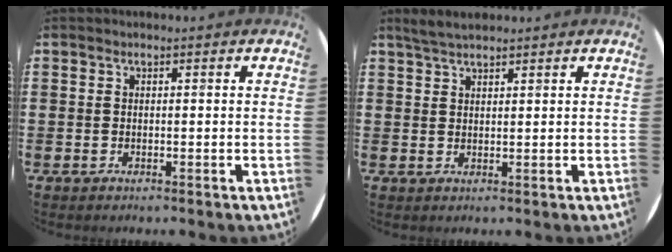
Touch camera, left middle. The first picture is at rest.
{"total": 2.6, "force": [2.3, 0.5, 1.1], "torque": [-0.026, 0.005, 0.044]}